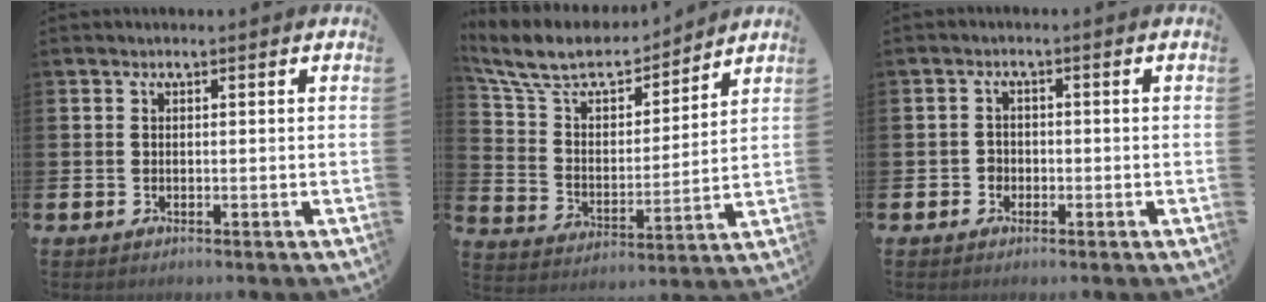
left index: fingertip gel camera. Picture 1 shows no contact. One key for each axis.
{"total": 9.9, "fx": 8.9, "fy": 3.2, "fz": 3.1, "tx": -0.112, "ty": -0.058, "tz": 0.157}
{"total": 1.6, "fx": -0.8, "fy": 1.4, "fz": 0.2, "tx": -0.006, "ty": 0.004, "tz": -0.020}